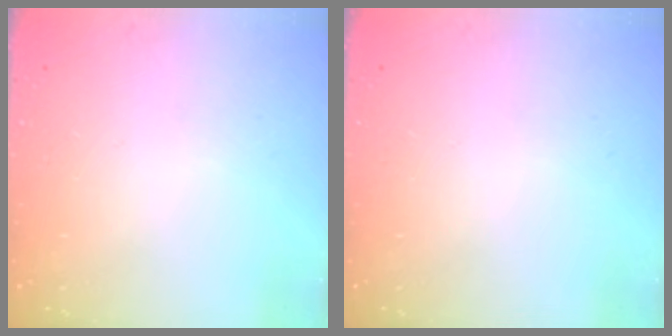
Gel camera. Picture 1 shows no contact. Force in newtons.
{"total": 0.0}